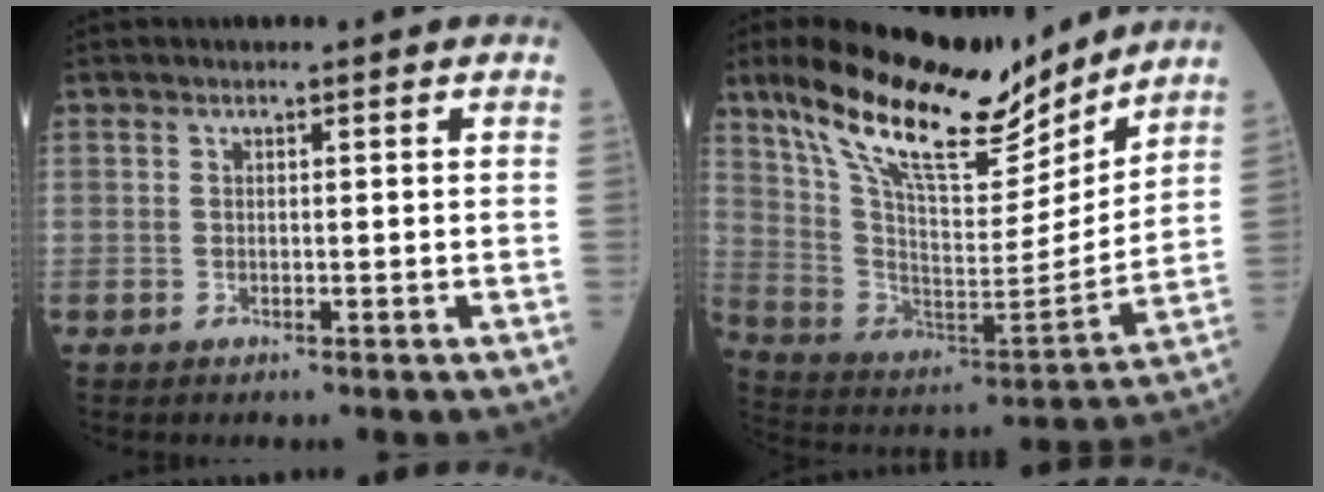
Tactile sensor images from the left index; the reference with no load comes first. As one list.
[{"total": 21.3, "force": [16.0, 5.8, 12.9], "torque": [-0.229, -0.002, 0.282]}]